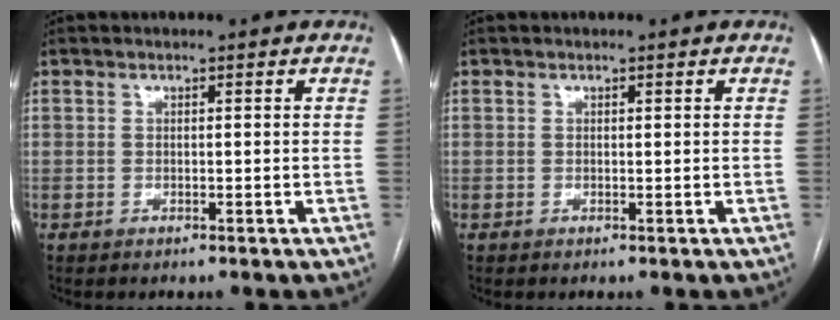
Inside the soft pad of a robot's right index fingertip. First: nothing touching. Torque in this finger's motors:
{"motor_torque": [0.08, 0.12, 0.00, 0.00]}